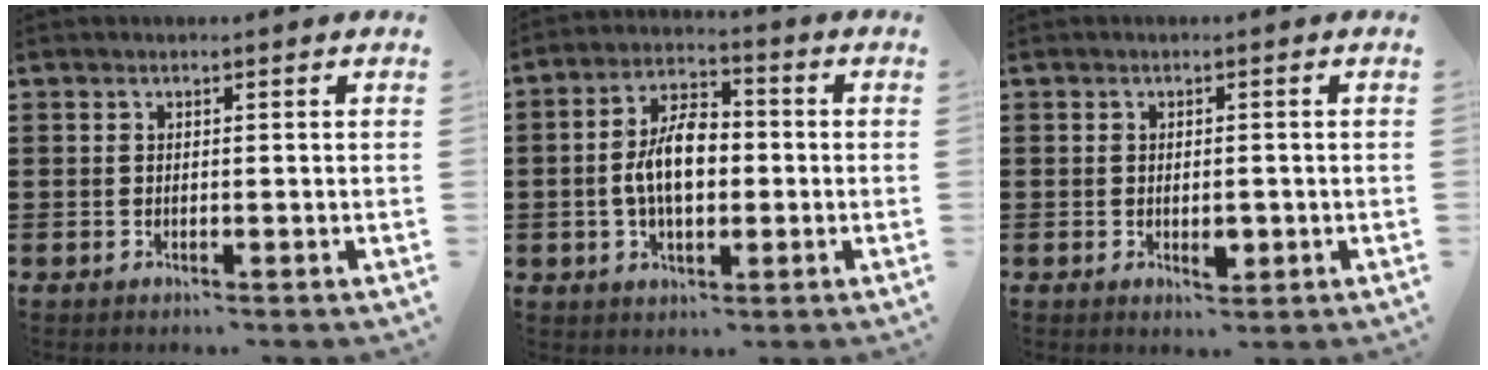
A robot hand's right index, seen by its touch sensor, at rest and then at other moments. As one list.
[{"total": 7.9, "force": [-0.6, 4.2, 6.6], "torque": [-0.127, 0.007, -0.015]}, {"total": 2.6, "force": [-0.6, 1.2, 2.3], "torque": [-0.041, 0.002, -0.010]}]